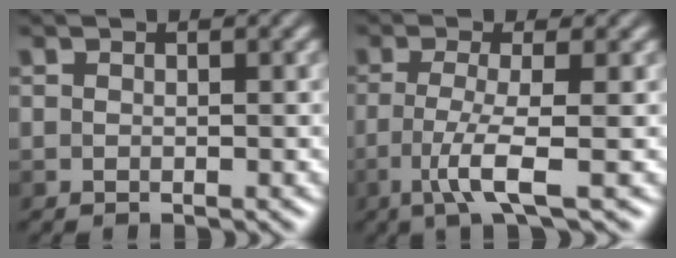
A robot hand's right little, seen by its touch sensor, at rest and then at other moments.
{"total": 4.1, "force": [-1.8, 0.1, 3.6], "torque": [-0.078, -0.002, -0.036]}